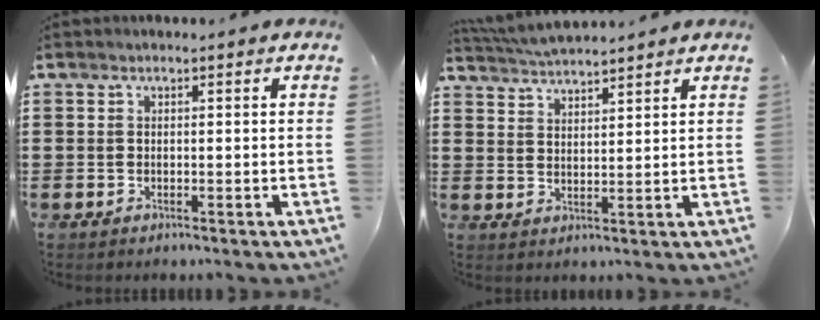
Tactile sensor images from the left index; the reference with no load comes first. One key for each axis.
{"total": 4.2, "fx": 4.2, "fy": 0.0, "fz": 0.5, "tx": -0.024, "ty": -0.014, "tz": 0.077}